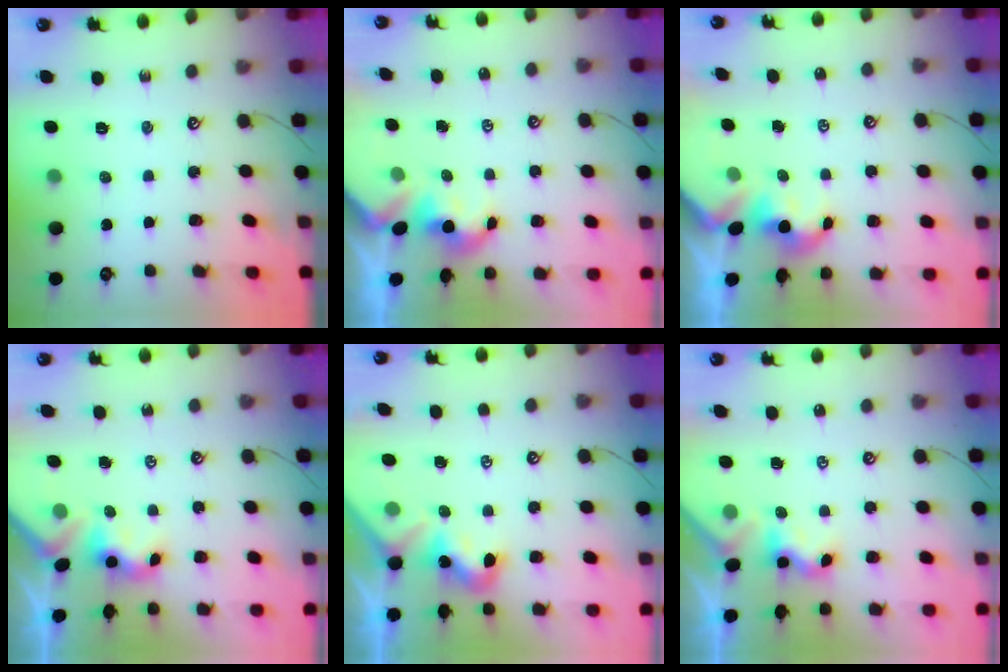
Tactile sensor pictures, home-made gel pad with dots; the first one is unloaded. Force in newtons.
{"total": 1.9, "press": 1.9, "slide": 0.2}
{"total": 2.0, "press": 2.0, "slide": 0.2}
{"total": 3.0, "press": 2.9, "slide": 0.6}
{"total": 1.7, "press": 1.7, "slide": 0.2}
{"total": 2.3, "press": 2.3, "slide": 0.3}